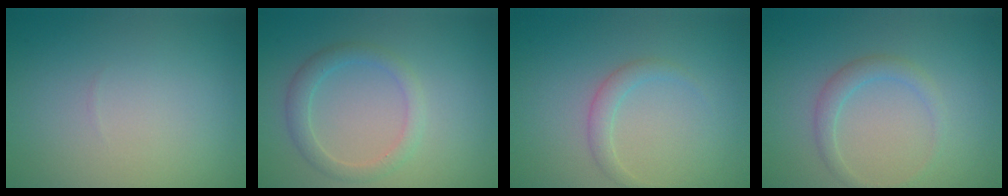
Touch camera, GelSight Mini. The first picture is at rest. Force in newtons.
{"total": 2.3, "press": 2.3, "slide": 0.1}
{"total": 1.5, "press": 1.5, "slide": 0.0}
{"total": 1.7, "press": 1.7, "slide": 0.2}